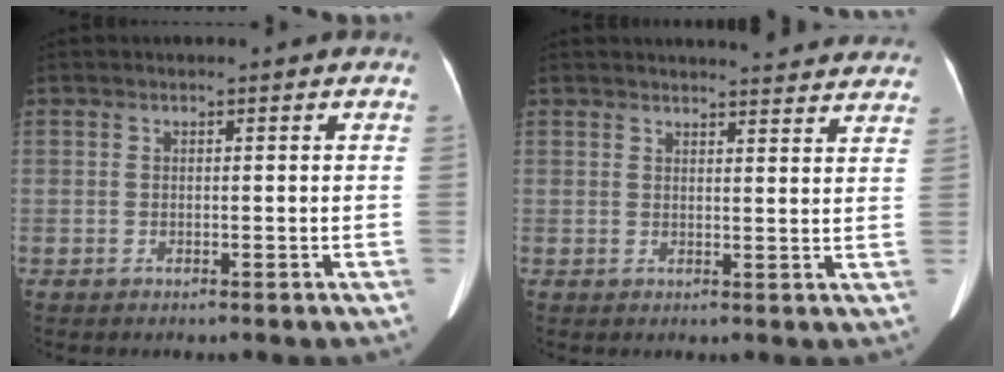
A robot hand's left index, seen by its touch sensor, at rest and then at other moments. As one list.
[{"total": 10.9, "force": [10.4, 1.3, 3.0], "torque": [-0.020, -0.006, 0.103]}]